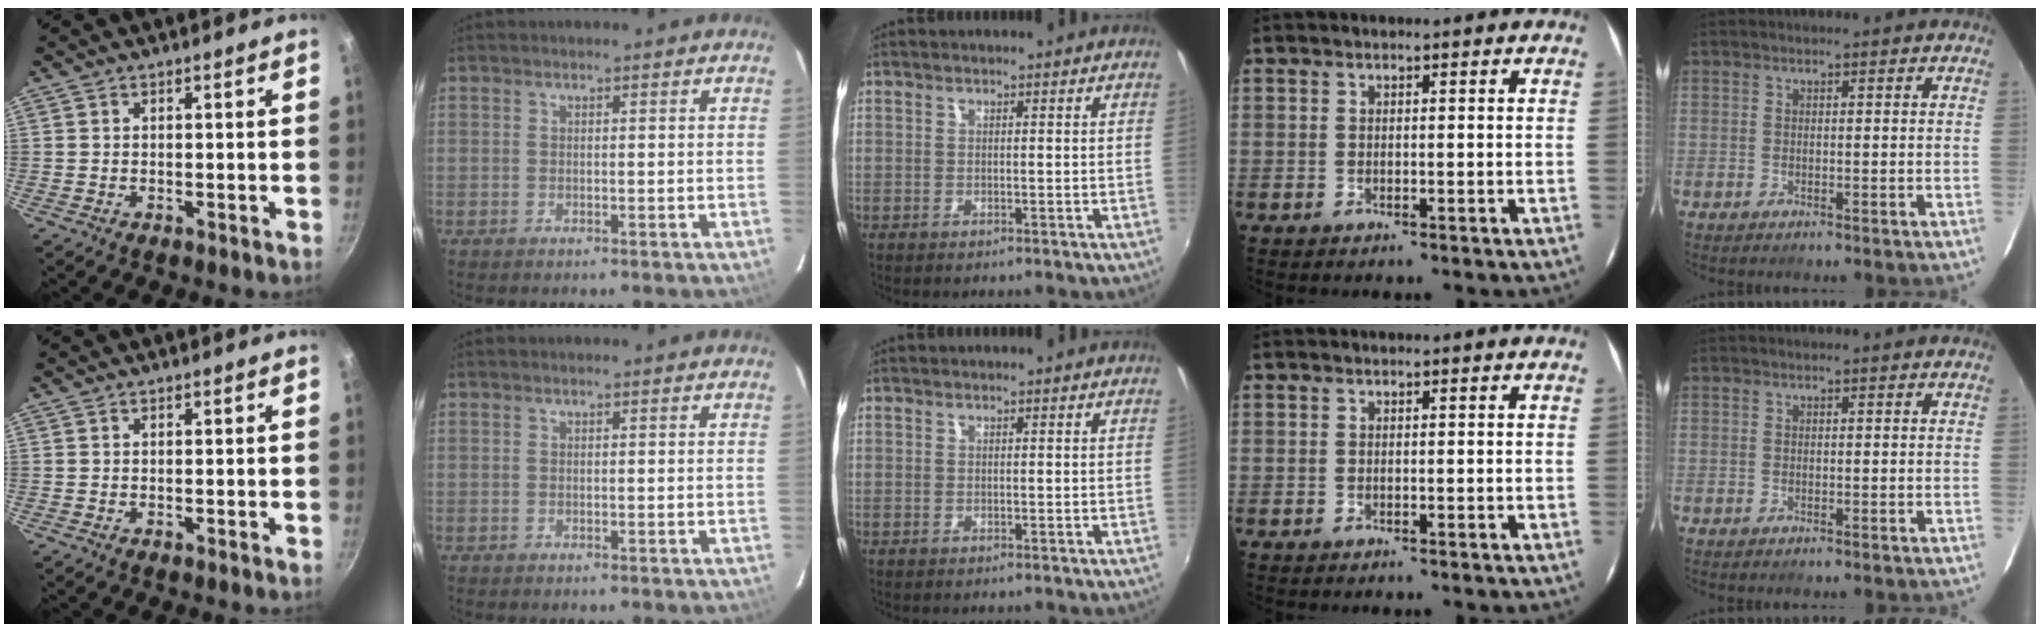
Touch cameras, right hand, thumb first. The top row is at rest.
{}